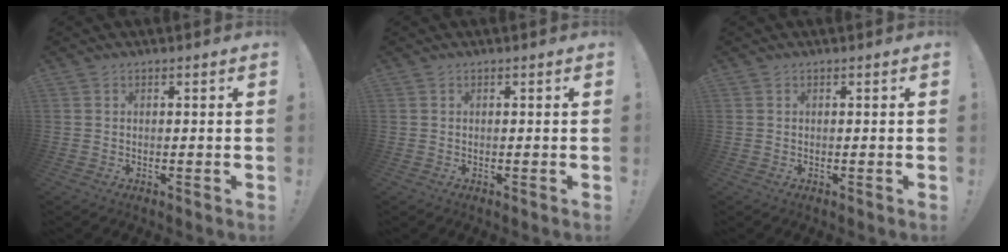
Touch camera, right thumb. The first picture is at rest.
{"total": 0.0}
{"total": 0.0}